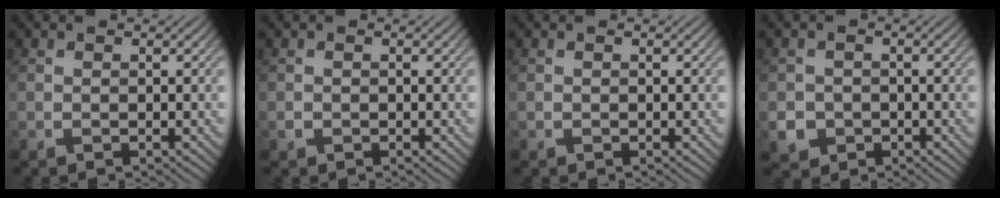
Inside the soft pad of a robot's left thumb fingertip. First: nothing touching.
{"total": 0.5, "force": [-0.3, 0.4, 0.1], "torque": [-0.003, -0.003, -0.006]}
{"total": 0.0}
{"total": 3.5, "force": [-1.3, 3.1, 0.9], "torque": [-0.020, -0.009, -0.029]}